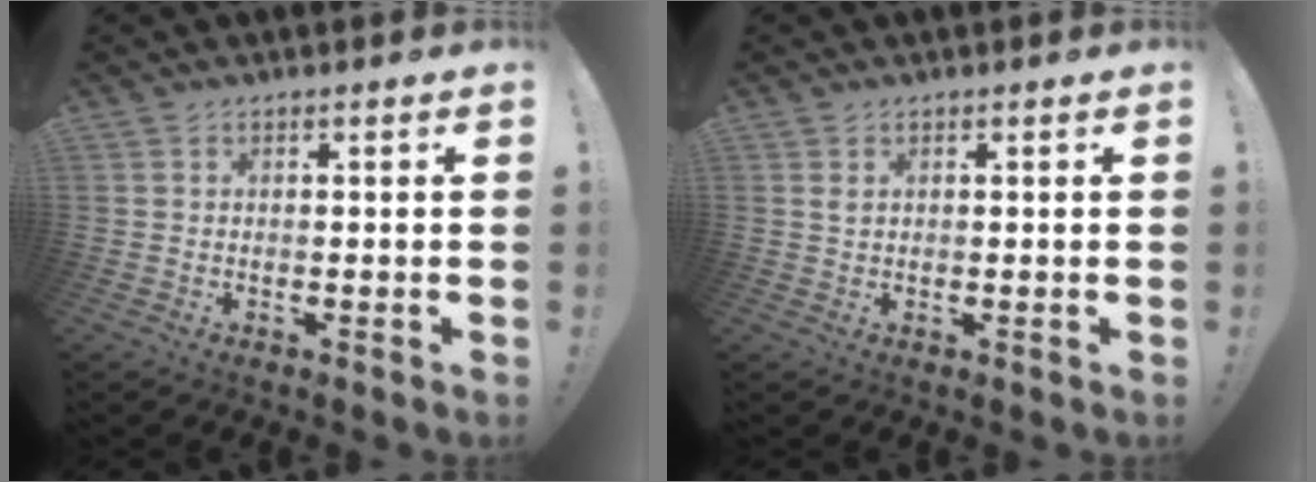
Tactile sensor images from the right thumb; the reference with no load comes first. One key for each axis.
{"total": 1.0, "fx": 0.6, "fy": 0.3, "fz": 0.7, "tx": -0.009, "ty": -0.002, "tz": 0.009}